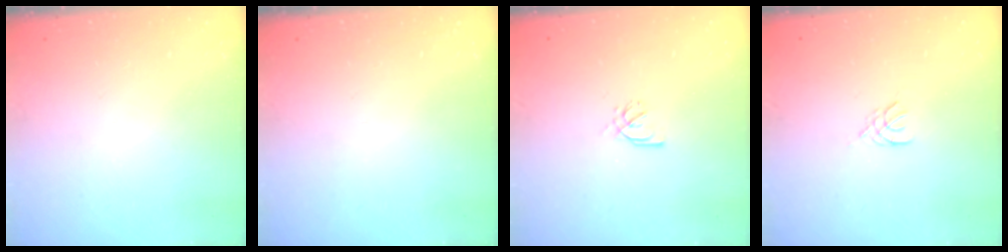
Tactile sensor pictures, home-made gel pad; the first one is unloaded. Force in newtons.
{"total": 0.0}
{"total": 1.7, "press": 1.6, "slide": 0.5}
{"total": 2.1, "press": 2.0, "slide": 0.4}